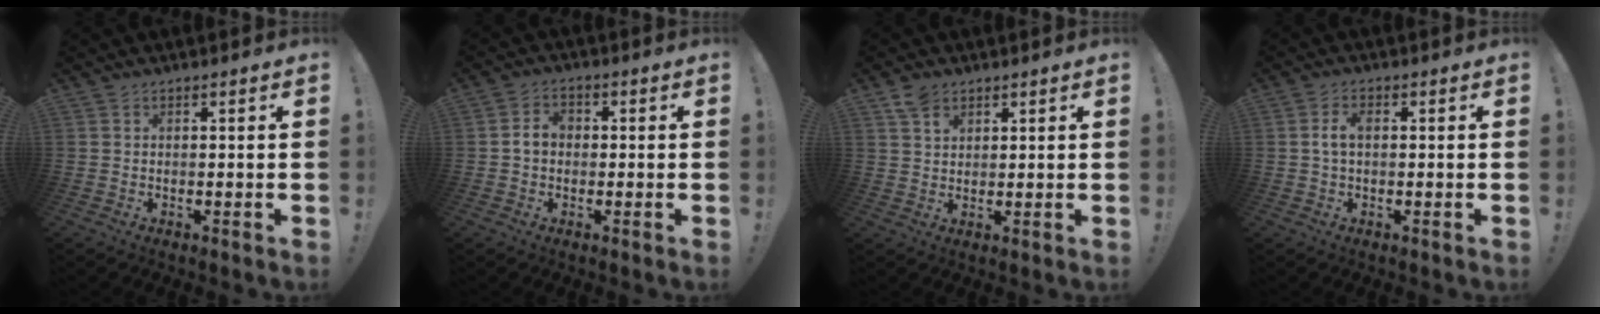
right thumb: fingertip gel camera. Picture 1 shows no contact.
{"total": 4.4, "force": [-0.2, 3.4, 2.7], "torque": [-0.048, 0.012, -0.005]}
{"total": 4.4, "force": [2.8, 2.9, 1.8], "torque": [-0.025, -0.011, 0.052]}
{"total": 3.5, "force": [0.2, 2.0, 2.9], "torque": [-0.051, 0.008, 0.003]}